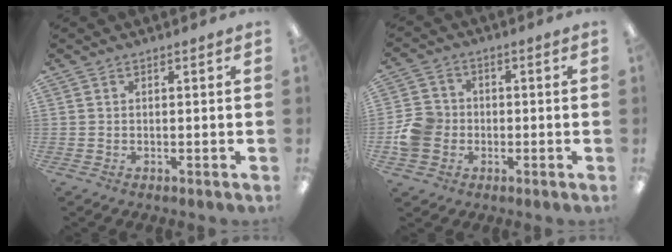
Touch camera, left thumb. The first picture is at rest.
{"total": 8.1, "force": [-1.3, 7.3, 3.2], "torque": [-0.059, 0.021, -0.022]}